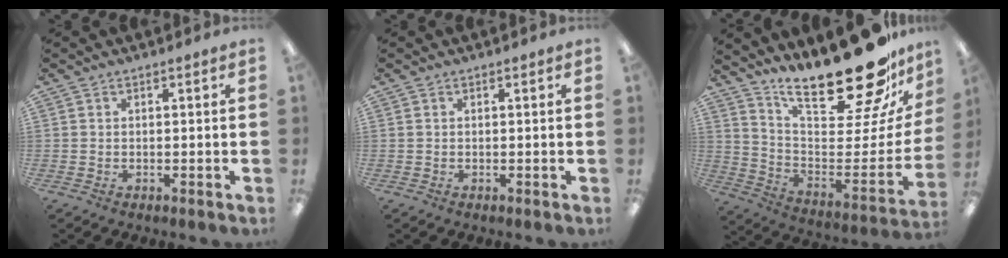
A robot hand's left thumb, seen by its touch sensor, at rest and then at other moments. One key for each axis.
{"total": 0.0}
{"total": 25.8, "fx": 20.5, "fy": 6.7, "fz": 14.0, "tx": -0.198, "ty": -0.158, "tz": 0.338}